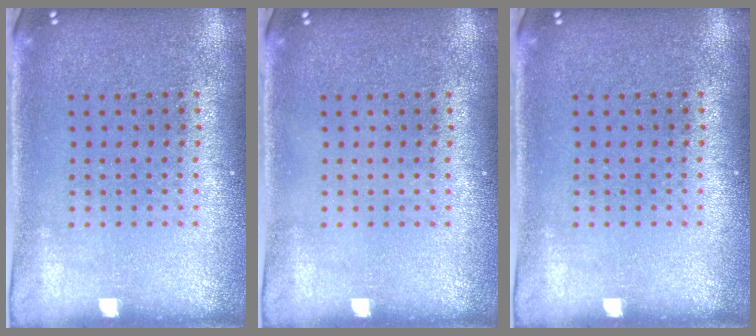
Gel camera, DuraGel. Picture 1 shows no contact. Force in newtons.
{"total": 0.0}
{"total": 0.0}